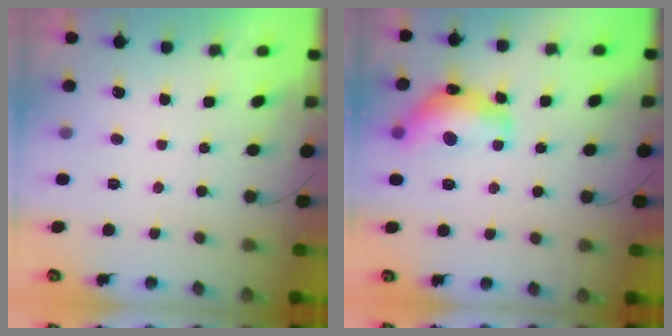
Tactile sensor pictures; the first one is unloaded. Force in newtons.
{"total": 14.8, "press": 14.8, "slide": 1.1}